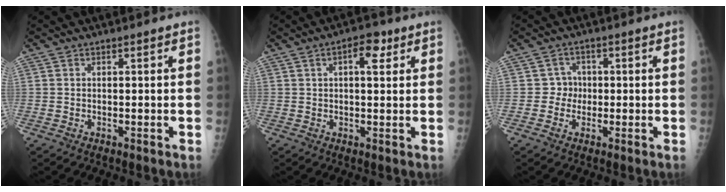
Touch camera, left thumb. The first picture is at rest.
{"total": 4.9, "force": [2.0, 2.4, 3.9], "torque": [-0.047, 0.001, 0.025]}
{"total": 2.9, "force": [-0.2, 2.9, 0.5], "torque": [0.018, 0.011, -0.011]}